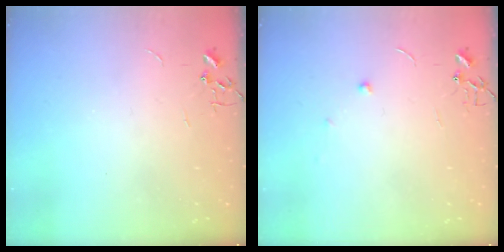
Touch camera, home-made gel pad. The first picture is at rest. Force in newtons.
{"total": 4.8, "press": 4.8, "slide": 0.5}